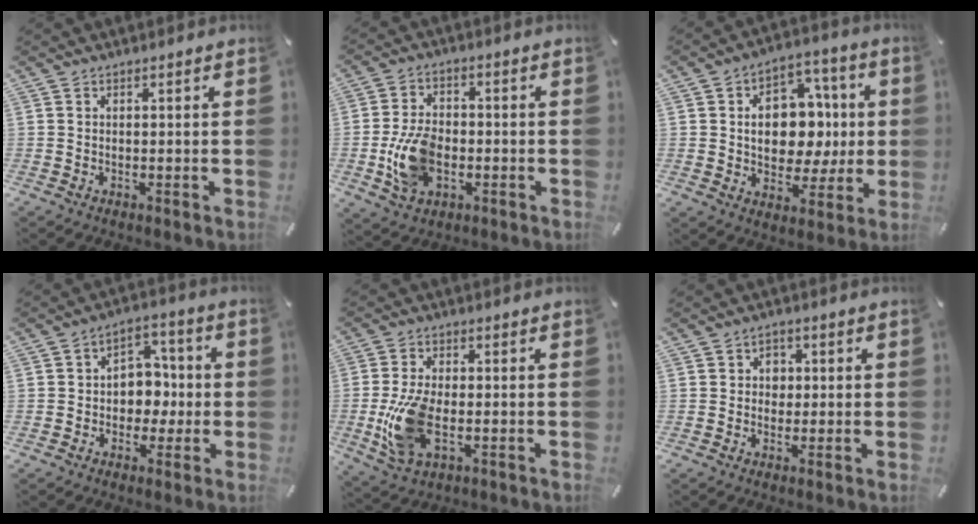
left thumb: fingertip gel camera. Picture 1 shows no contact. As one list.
[{"total": 11.7, "force": [-2.7, 7.9, 8.2], "torque": [-0.167, 0.005, -0.043]}, {"total": 13.3, "force": [0.3, 10.7, 7.8], "torque": [-0.099, -0.001, 0.015]}, {"total": 7.6, "force": [-1.2, 6.7, 3.3], "torque": [-0.037, 0.011, -0.023]}, {"total": 12.4, "force": [-2.2, 6.8, 10.2], "torque": [-0.219, -0.011, -0.031]}, {"total": 3.3, "force": [-0.1, 3.0, 1.4], "torque": [-0.007, -0.002, -0.009]}]